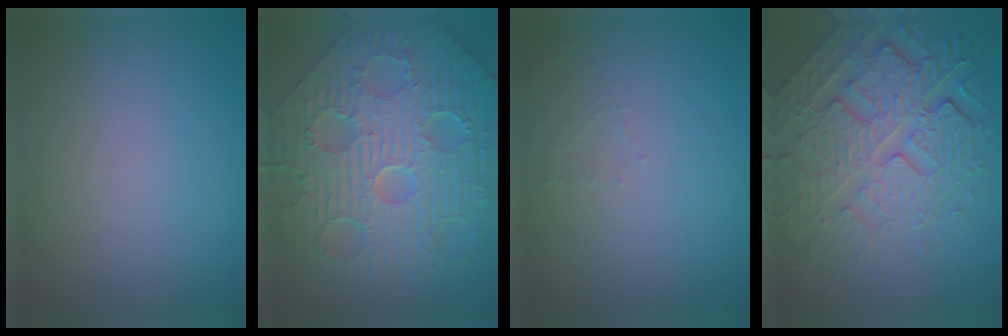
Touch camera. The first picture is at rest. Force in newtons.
{"total": 11.9, "press": 8.0, "slide": 8.8}
{"total": 1.0, "press": 1.0, "slide": 0.2}
{"total": 7.6, "press": 5.8, "slide": 4.8}